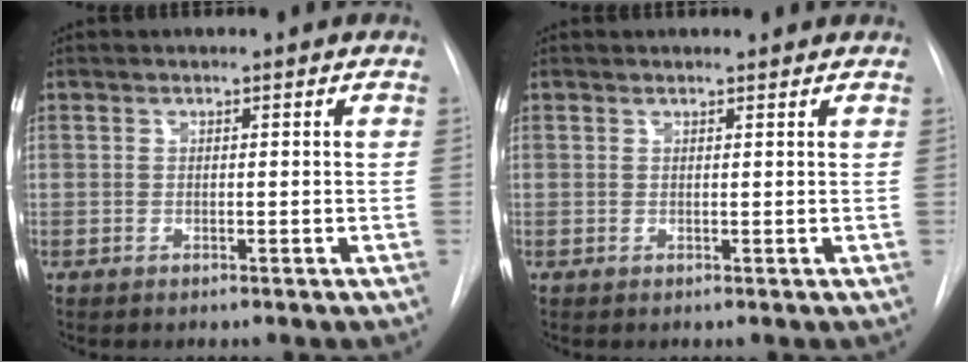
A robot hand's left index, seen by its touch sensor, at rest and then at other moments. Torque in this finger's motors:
{"motor_torque": [-0.08, -0.38, -0.14, 0.01]}